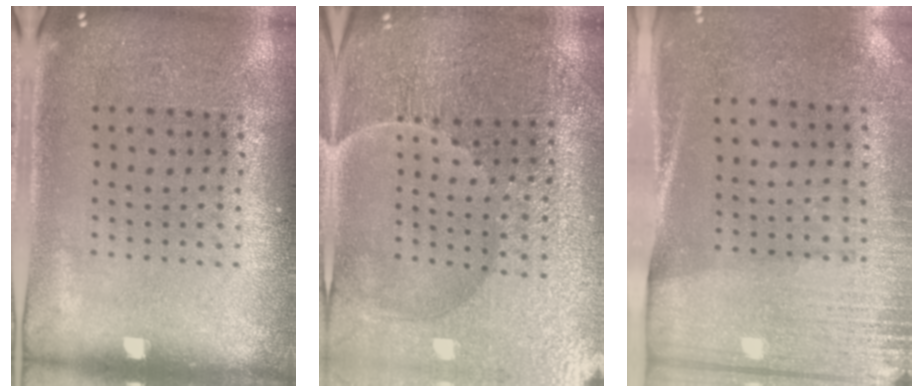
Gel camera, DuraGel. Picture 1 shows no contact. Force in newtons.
{"total": 3.5, "press": 3.5, "slide": 0.2}
{"total": 2.7, "press": 2.4, "slide": 1.3}